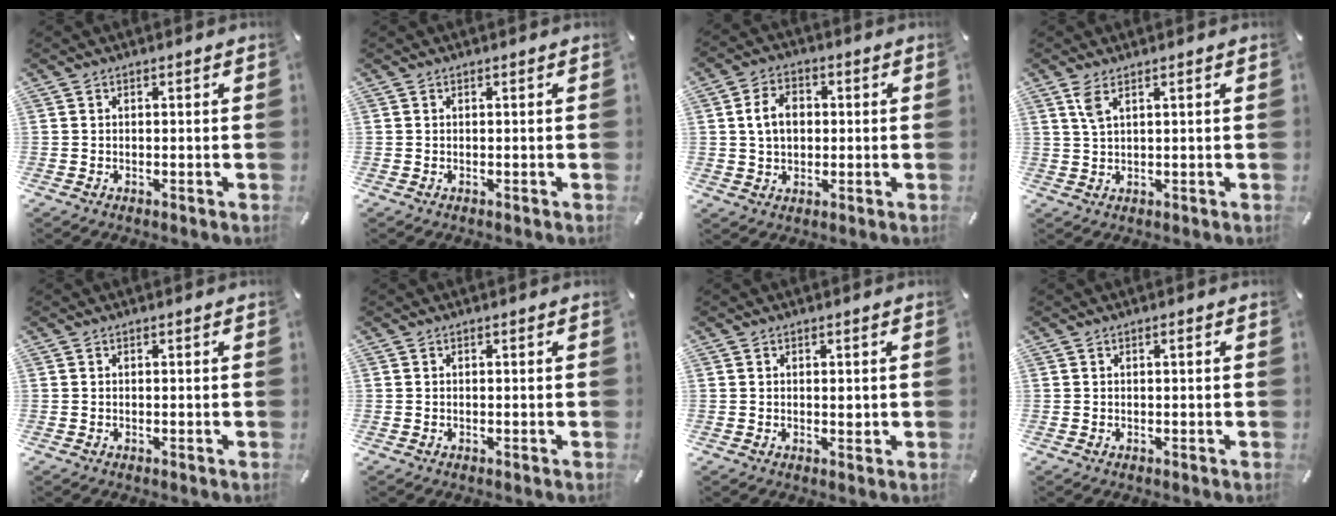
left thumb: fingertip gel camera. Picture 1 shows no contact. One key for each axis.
{"total": 0.0}
{"total": 7.3, "fx": 0.9, "fy": 5.7, "fz": 4.4, "tx": -0.074, "ty": 0.005, "tz": 0.011}
{"total": 3.7, "fx": 1.6, "fy": 0.9, "fz": 3.2, "tx": -0.069, "ty": 0.003, "tz": 0.027}
{"total": 0.0}
{"total": 0.0}
{"total": 1.4, "fx": 0.3, "fy": 0.8, "fz": 1.1, "tx": -0.013, "ty": 0.000, "tz": 0.003}
{"total": 0.5, "fx": 0.0, "fy": 0.0, "fz": 0.5, "tx": -0.010, "ty": 0.001, "tz": 0.000}